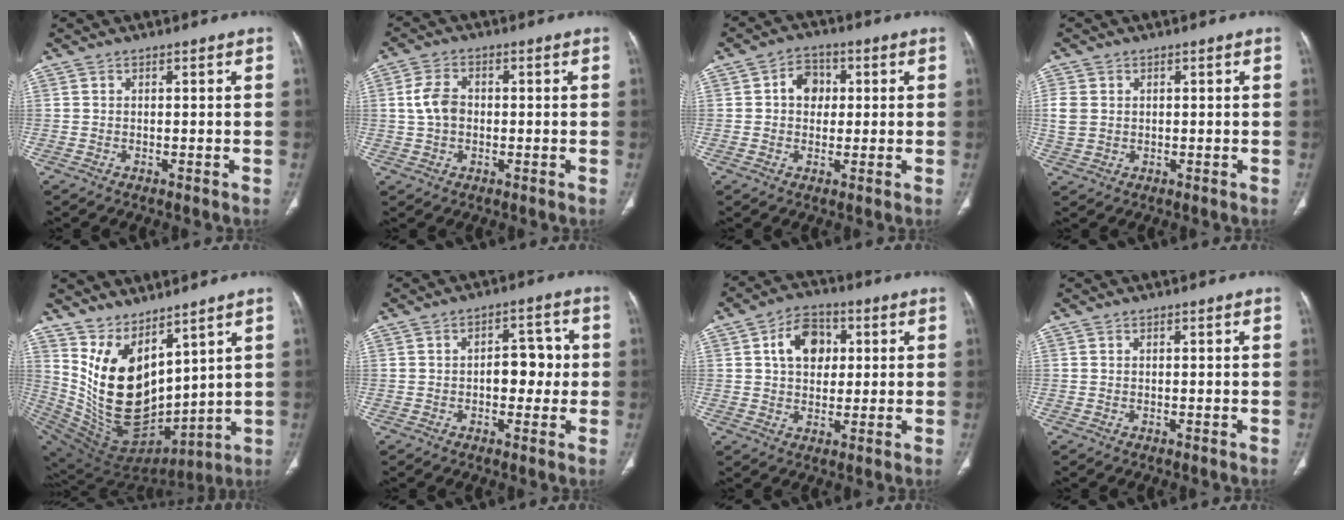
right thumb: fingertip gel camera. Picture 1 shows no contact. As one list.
[{"total": 5.3, "force": [0.1, 3.9, 3.6], "torque": [-0.069, 0.012, -0.004]}, {"total": 5.8, "force": [0.9, 4.7, 3.2], "torque": [-0.021, 0.007, 0.009]}, {"total": 4.2, "force": [0.6, 3.4, 2.3], "torque": [-0.052, 0.003, 0.016]}, {"total": 17.0, "force": [8.7, 8.7, 11.8], "torque": [-0.172, -0.082, 0.195]}, {"total": 6.6, "force": [-0.3, 4.2, 5.0], "torque": [-0.035, 0.020, -0.009]}, {"total": 9.2, "force": [2.3, 6.6, 6.0], "torque": [-0.069, 0.005, 0.033]}, {"total": 0.0}]